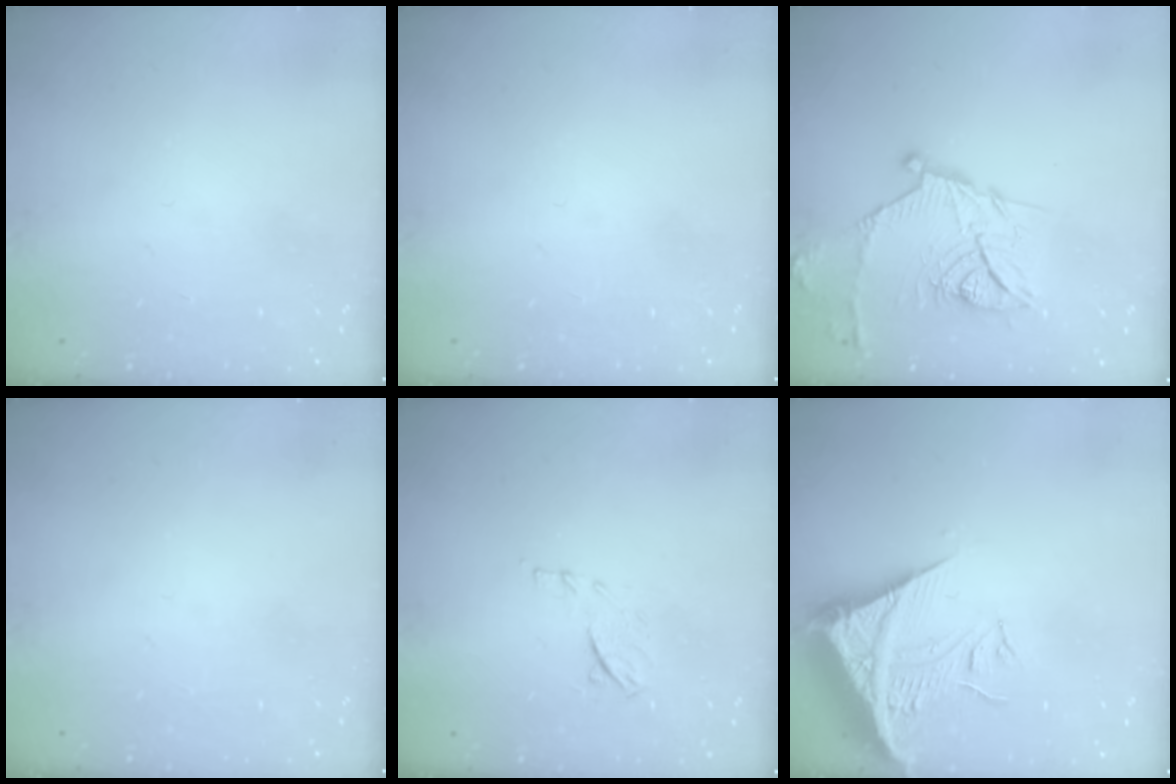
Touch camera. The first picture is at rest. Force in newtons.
{"total": 0.0}
{"total": 15.9, "press": 15.9, "slide": 0.3}
{"total": 0.0}
{"total": 7.6, "press": 7.6, "slide": 0.7}
{"total": 10.3, "press": 10.3, "slide": 1.2}